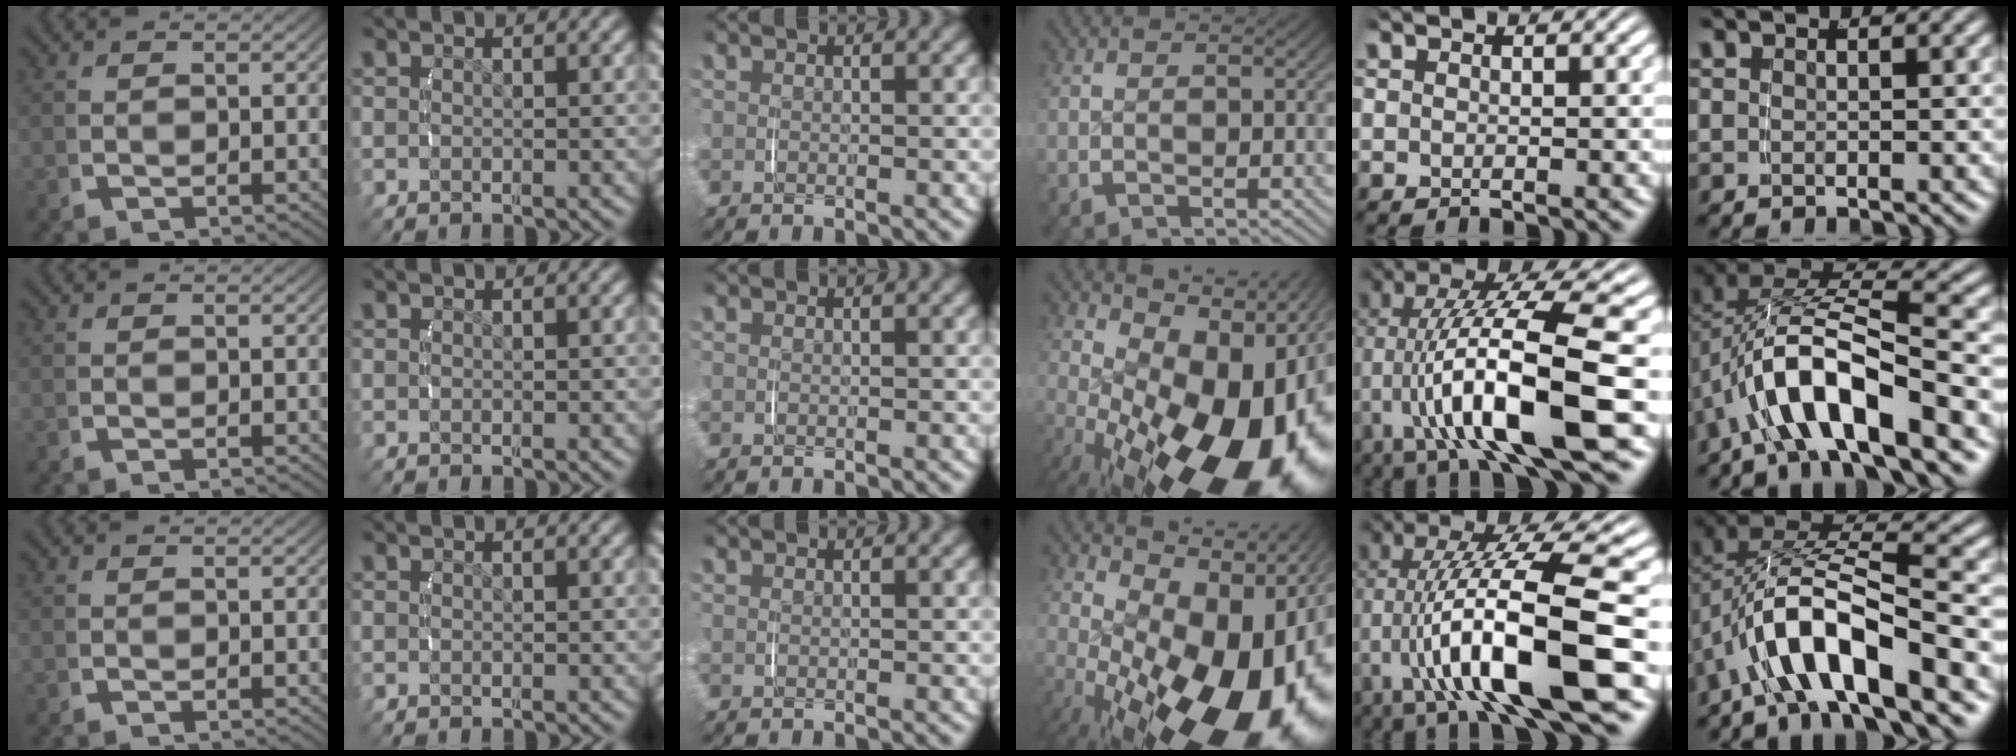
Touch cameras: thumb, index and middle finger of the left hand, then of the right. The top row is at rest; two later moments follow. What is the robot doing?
{"motion": "lift_and_place", "object": "camera"}